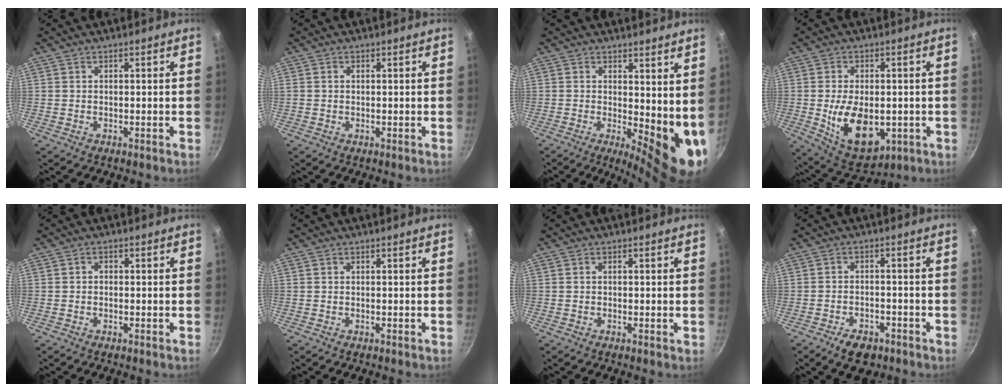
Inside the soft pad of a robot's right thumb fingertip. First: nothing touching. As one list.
[{"total": 0.6, "force": [0.0, 0.5, 0.2], "torque": [-0.002, 0.003, 0.000]}, {"total": 10.8, "force": [1.6, 4.2, 9.8], "torque": [-0.106, -0.028, 0.028]}, {"total": 14.4, "force": [-2.1, 8.8, 11.2], "torque": [-0.159, -0.010, -0.015]}, {"total": 0.8, "force": [-0.3, 0.7, 0.4], "torque": [-0.005, 0.004, -0.006]}, {"total": 0.0}, {"total": 0.8, "force": [0.0, 0.4, 0.7], "torque": [-0.011, 0.002, -0.001]}, {"total": 5.9, "force": [-3.7, 3.4, 3.1], "torque": [-0.039, 0.027, -0.050]}]